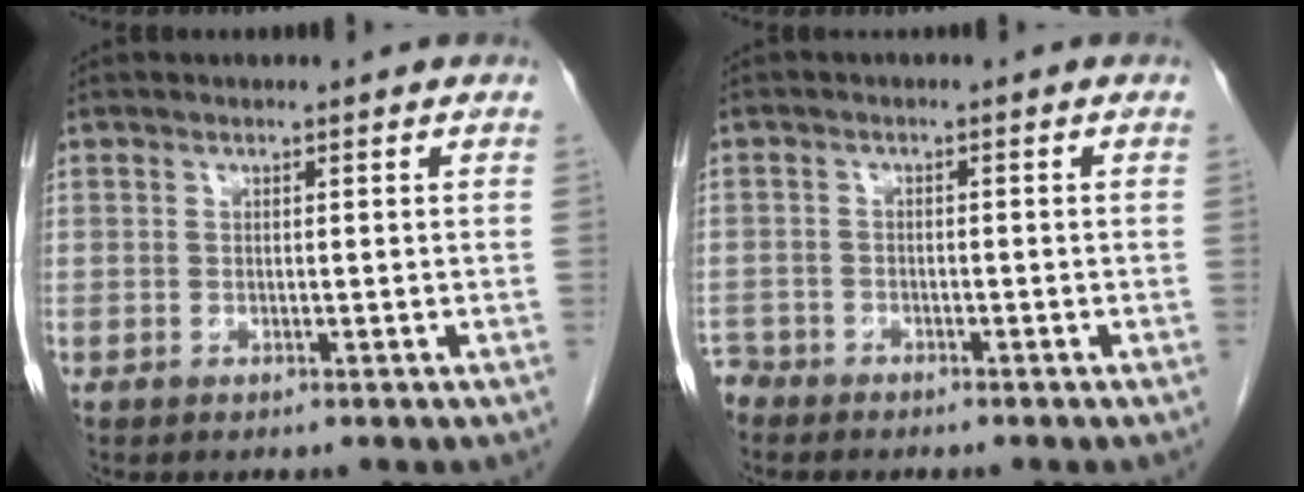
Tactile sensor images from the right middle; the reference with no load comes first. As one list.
[{"total": 3.3, "force": [-3.0, 1.3, 0.1], "torque": [0.000, -0.002, -0.056]}]